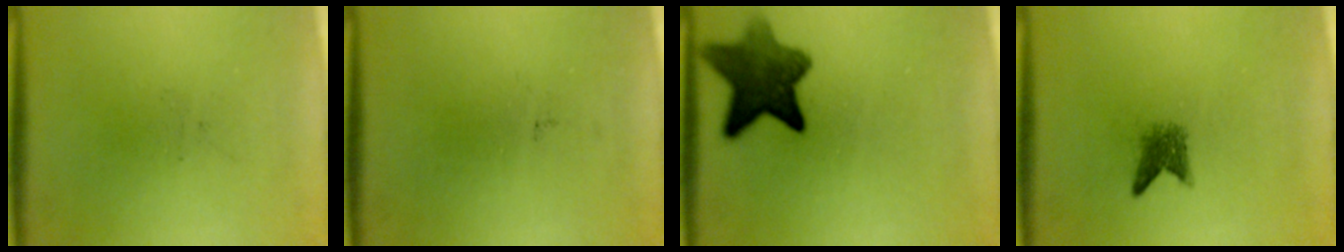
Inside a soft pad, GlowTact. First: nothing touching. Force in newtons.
{"total": 0.0}
{"total": 9.0}
{"total": 2.3}